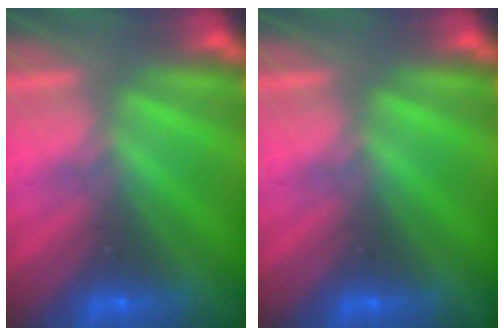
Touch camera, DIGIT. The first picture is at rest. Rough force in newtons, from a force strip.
{"total": 0.0}